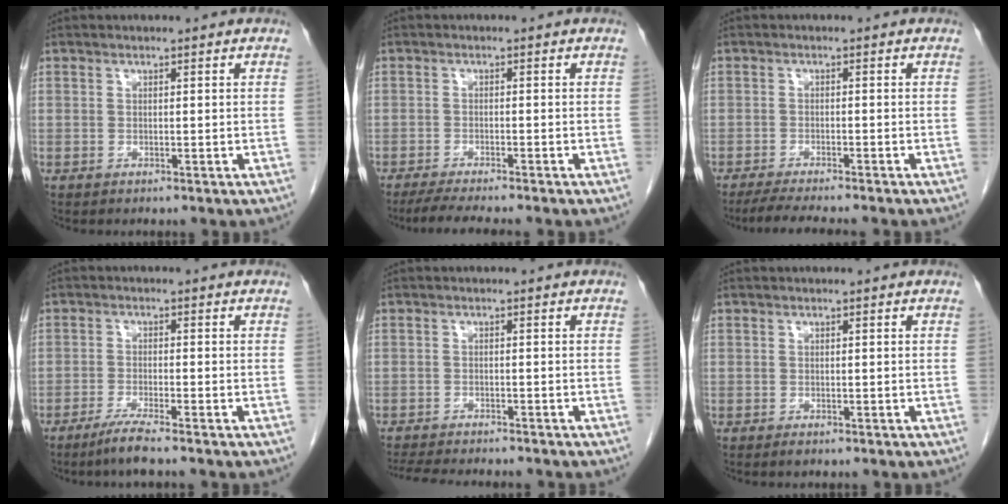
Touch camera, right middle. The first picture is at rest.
{"total": 6.0, "force": [-5.1, -0.2, 3.2], "torque": [-0.046, -0.016, -0.081]}
{"total": 6.5, "force": [-5.6, -0.2, 3.3], "torque": [-0.046, -0.017, -0.088]}
{"total": 3.7, "force": [-2.8, -0.6, 2.3], "torque": [-0.049, -0.009, -0.059]}
{"total": 9.8, "force": [-8.8, 1.3, 4.0], "torque": [-0.063, -0.017, -0.125]}
{"total": 0.6, "force": [-0.4, 0.2, 0.4], "torque": [-0.007, -0.001, -0.004]}